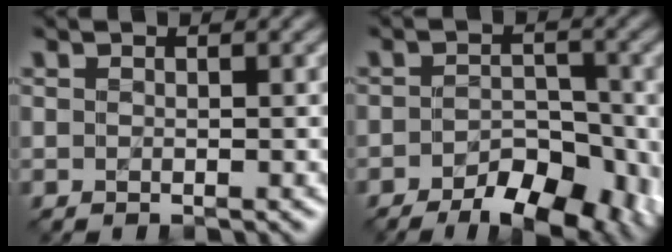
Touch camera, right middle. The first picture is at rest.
{"total": 7.6, "force": [-4.2, 3.8, 5.2], "torque": [-0.066, -0.011, -0.056]}